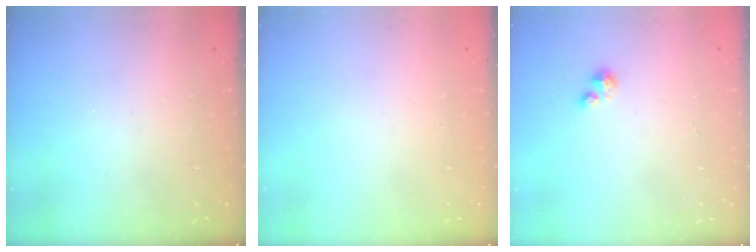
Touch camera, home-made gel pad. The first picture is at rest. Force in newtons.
{"total": 0.0}
{"total": 1.7, "press": 1.7, "slide": 0.4}